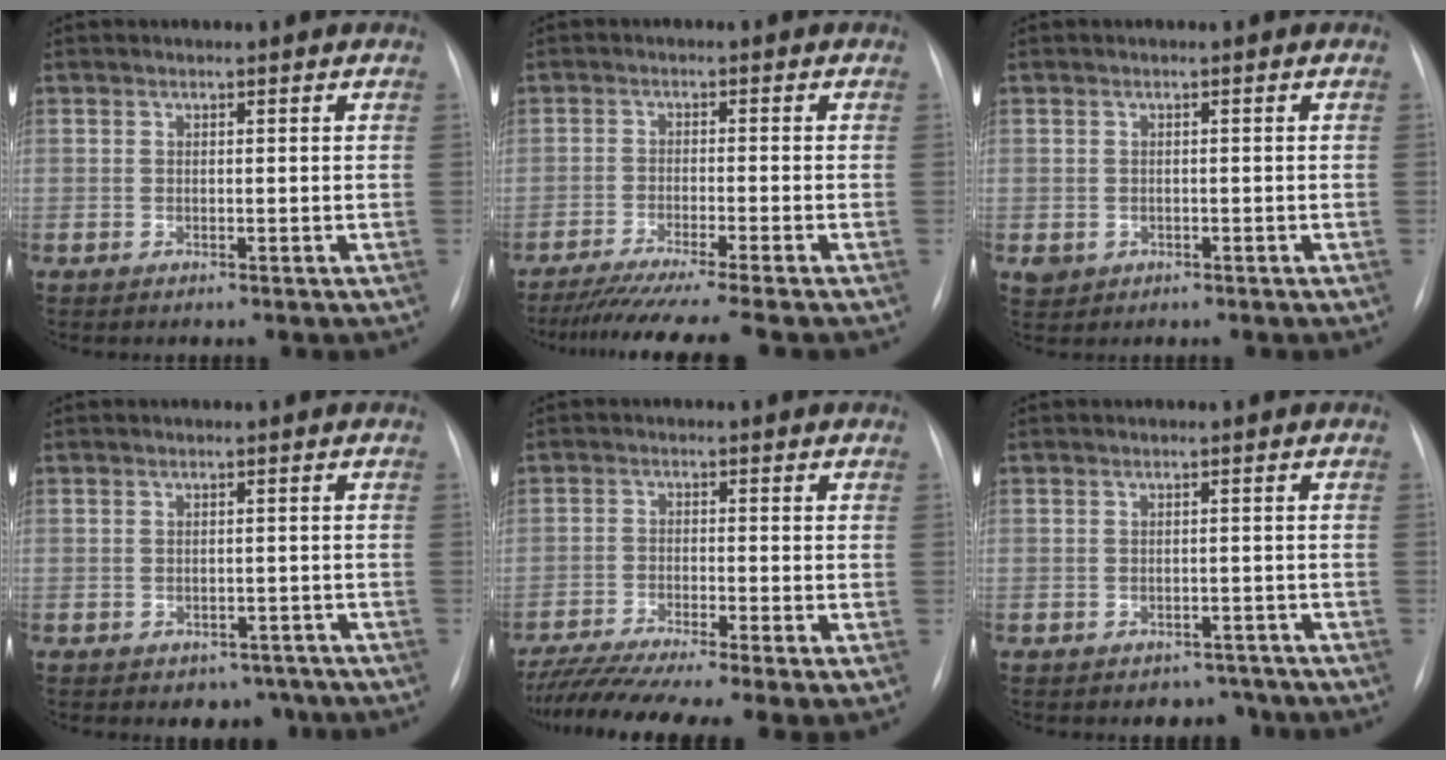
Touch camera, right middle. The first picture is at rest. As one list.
[{"total": 12.0, "force": [-10.2, -1.6, 6.1], "torque": [-0.065, -0.036, -0.155]}, {"total": 2.1, "force": [-0.7, 1.9, 0.6], "torque": [-0.010, 0.002, 0.000]}, {"total": 3.4, "force": [-2.4, 2.2, 0.7], "torque": [0.002, 0.011, -0.025]}, {"total": 11.4, "force": [-8.5, 0.8, 7.5], "torque": [-0.134, -0.021, -0.141]}, {"total": 3.0, "force": [-2.4, 1.8, 0.0], "torque": [0.005, 0.012, -0.027]}]